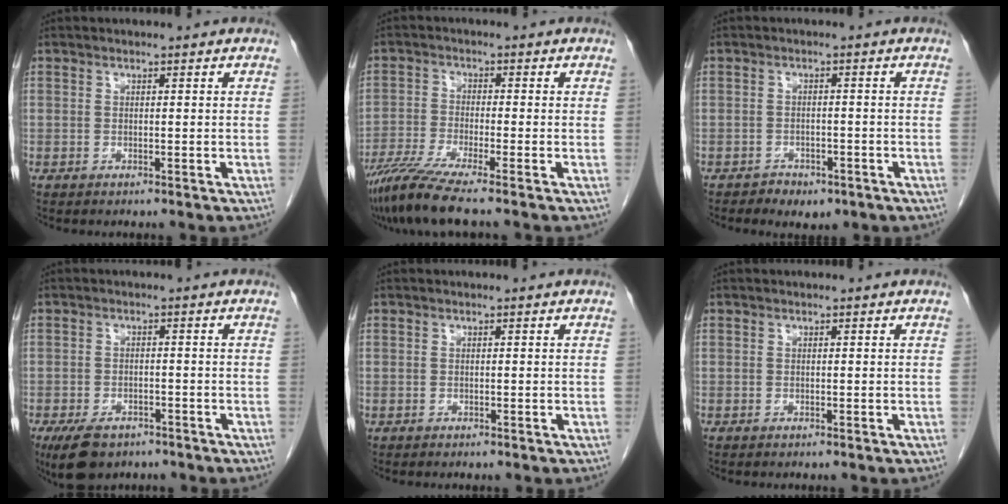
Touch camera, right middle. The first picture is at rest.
{"total": 7.8, "force": [-6.3, -1.1, 4.6], "torque": [-0.082, -0.029, -0.112]}
{"total": 3.8, "force": [-2.7, 2.3, 1.6], "torque": [-0.018, 0.004, -0.027]}
{"total": 6.4, "force": [-4.5, 3.2, 3.2], "torque": [-0.063, -0.006, -0.070]}
{"total": 0.0}
{"total": 0.0}